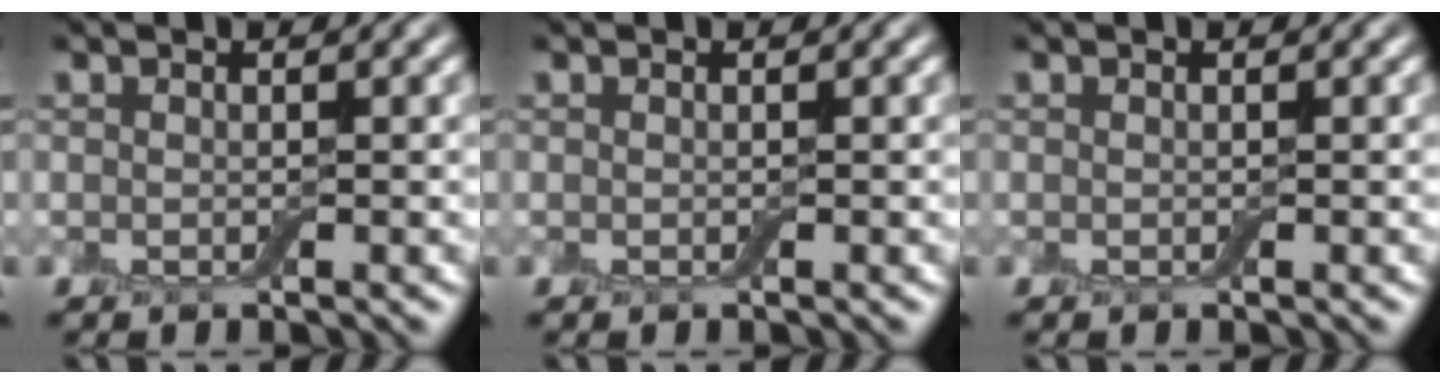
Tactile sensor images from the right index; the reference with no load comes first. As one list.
[{"total": 0.0}, {"total": 0.0}]